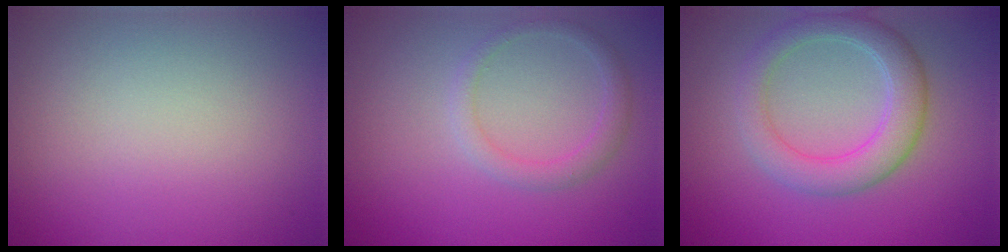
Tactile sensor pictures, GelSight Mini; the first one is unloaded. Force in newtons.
{"total": 1.8, "press": 1.8, "slide": 0.2}
{"total": 4.3, "press": 4.3, "slide": 0.2}